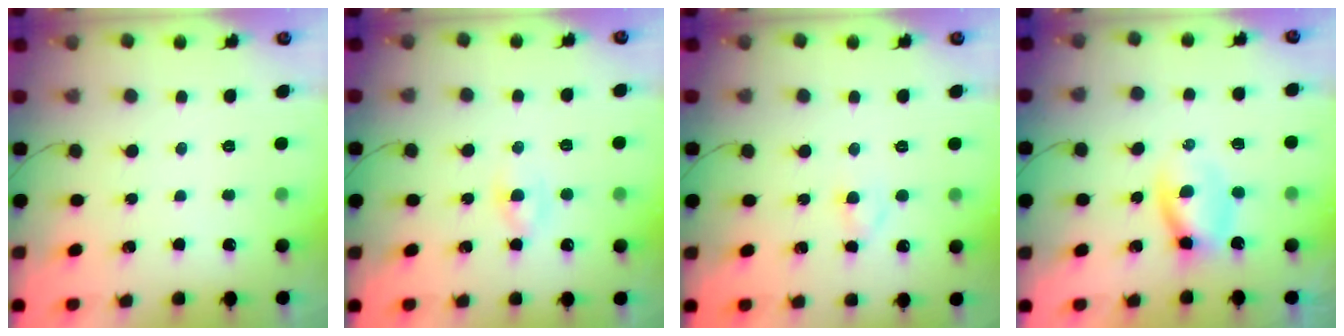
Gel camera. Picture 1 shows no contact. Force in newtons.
{"total": 2.5, "press": 2.4, "slide": 0.9}
{"total": 2.3, "press": 2.0, "slide": 1.0}
{"total": 4.1, "press": 4.1, "slide": 0.8}